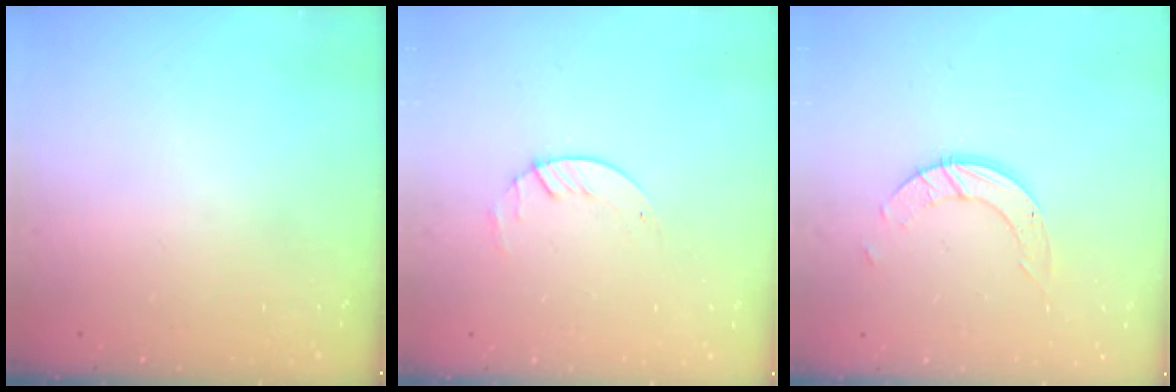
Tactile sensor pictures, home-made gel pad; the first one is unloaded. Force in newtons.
{"total": 1.7, "press": 1.6, "slide": 0.2}
{"total": 5.9, "press": 5.9, "slide": 0.5}